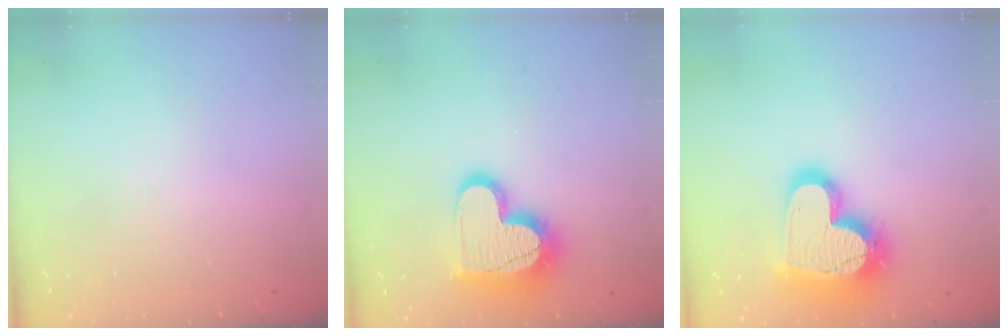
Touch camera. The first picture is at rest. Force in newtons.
{"total": 18.9, "press": 18.9, "slide": 1.4}
{"total": 21.6, "press": 21.5, "slide": 1.7}